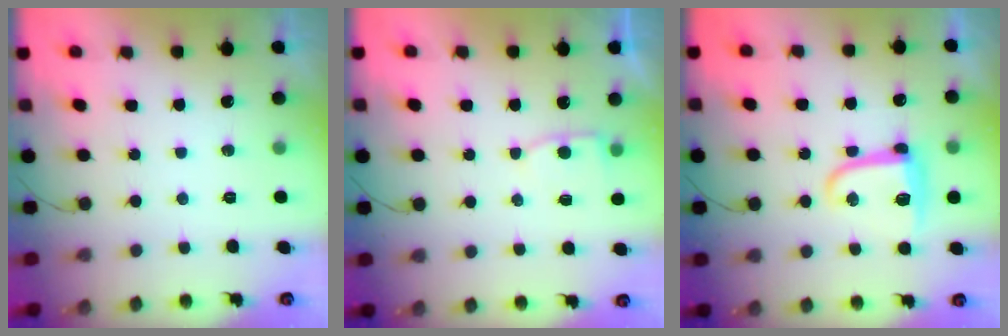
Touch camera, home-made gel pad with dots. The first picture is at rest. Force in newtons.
{"total": 5.0, "press": 4.9, "slide": 0.4}
{"total": 11.3, "press": 11.3, "slide": 0.4}